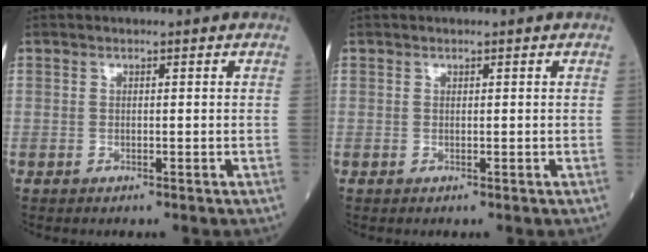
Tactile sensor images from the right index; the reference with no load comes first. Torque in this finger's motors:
{"motor_torque": [-0.11, -0.16, -0.04, -0.01]}